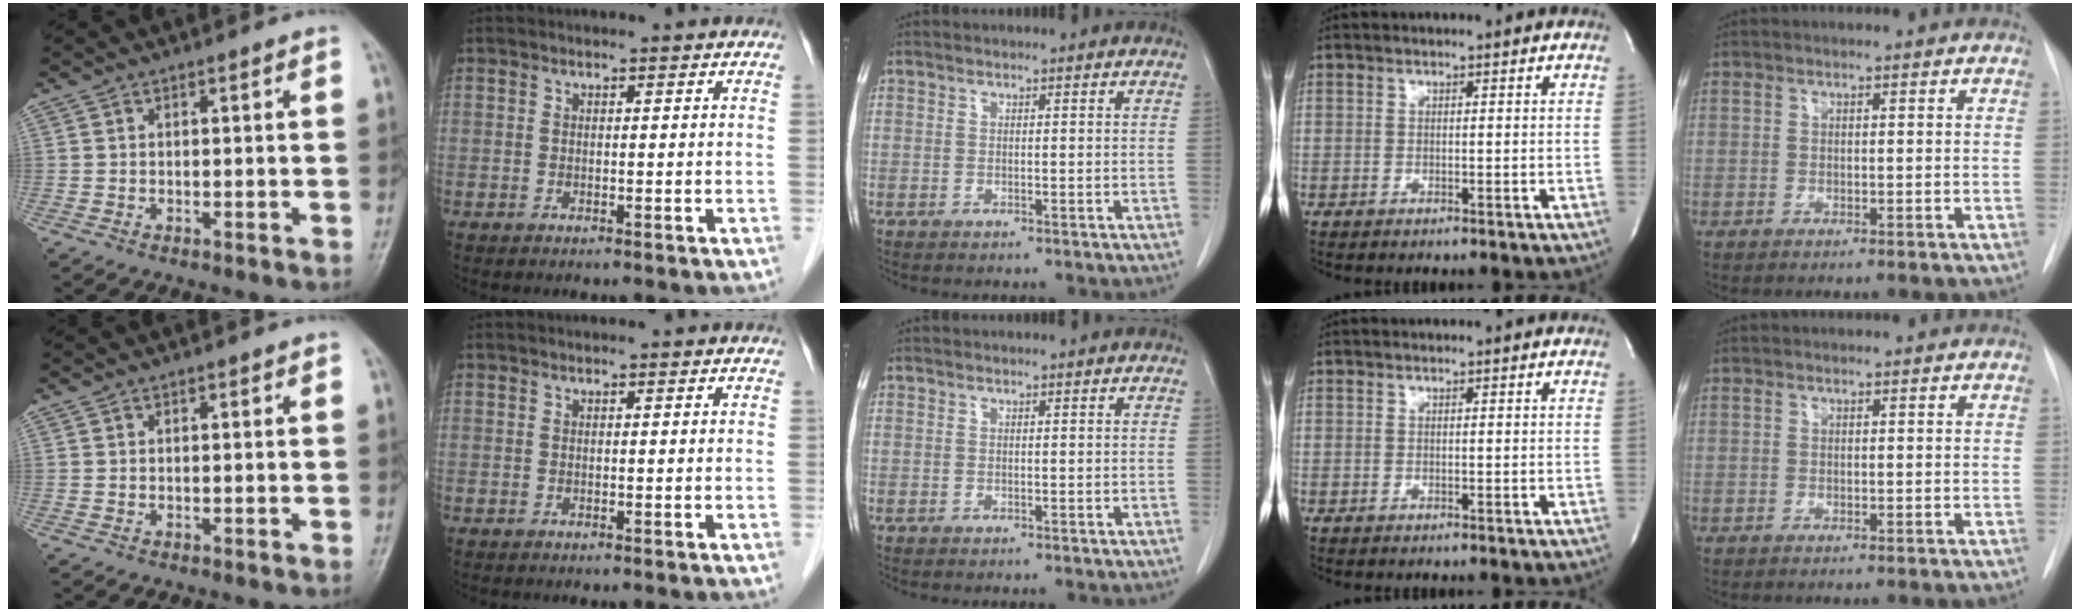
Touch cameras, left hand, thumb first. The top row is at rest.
{}